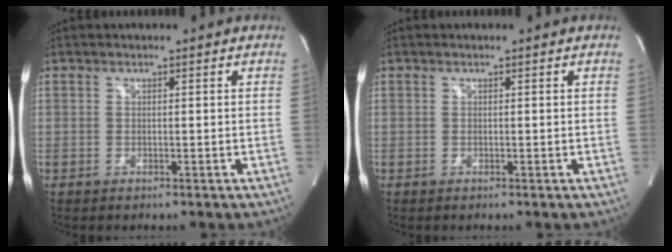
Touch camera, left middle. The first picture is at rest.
{"total": 0.0}